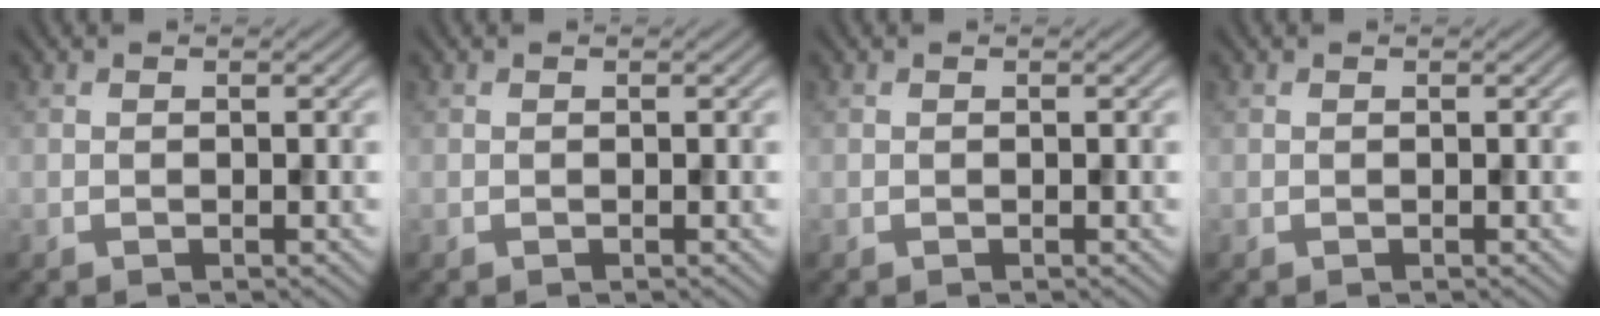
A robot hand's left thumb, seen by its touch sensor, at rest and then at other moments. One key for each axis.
{"total": 0.0}
{"total": 0.0}
{"total": 0.0}